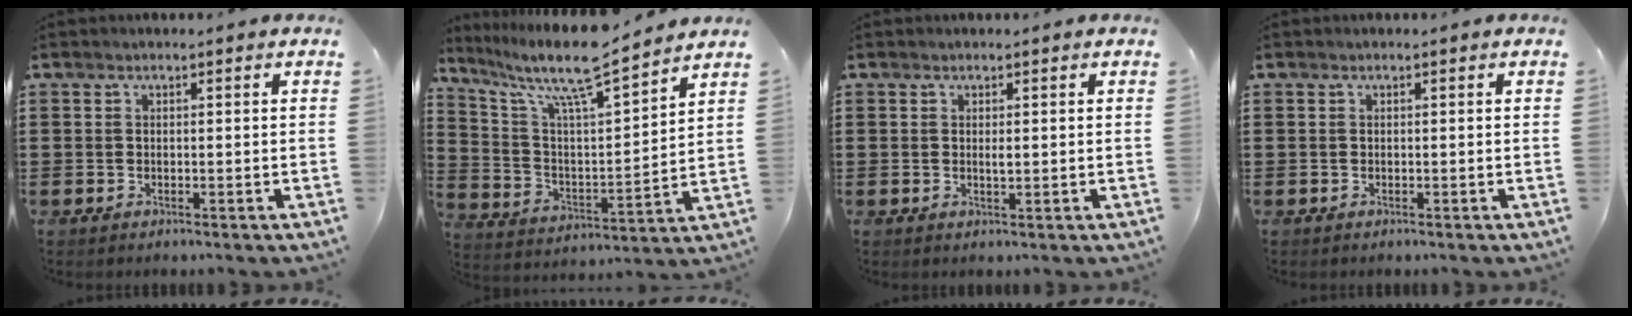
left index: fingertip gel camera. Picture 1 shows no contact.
{"total": 11.0, "force": [8.9, 1.1, 6.3], "torque": [-0.146, -0.056, 0.146]}
{"total": 1.1, "force": [0.3, 0.3, 1.0], "torque": [-0.020, -0.001, 0.005]}
{"total": 0.0}